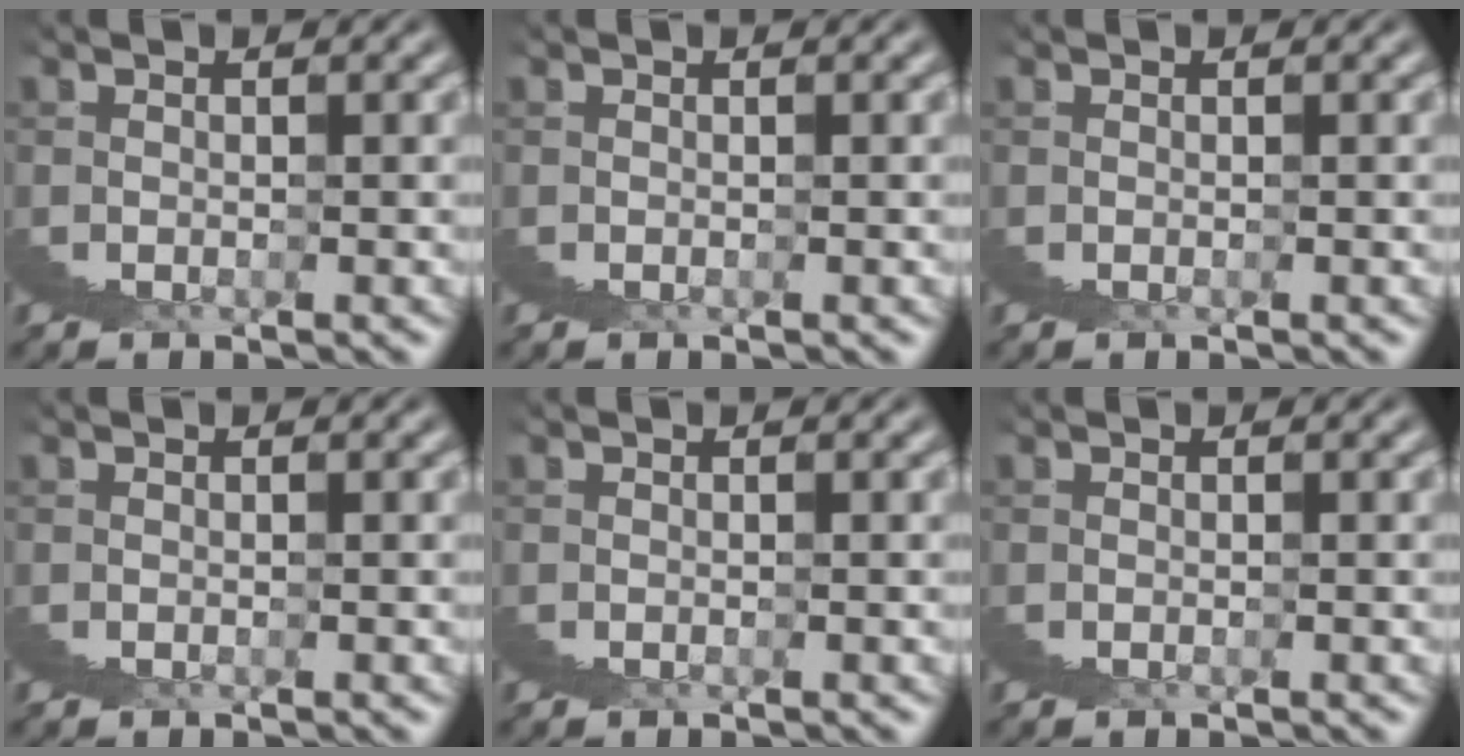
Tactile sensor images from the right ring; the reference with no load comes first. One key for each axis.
{"total": 0.0}
{"total": 0.0}
{"total": 0.0}
{"total": 0.0}
{"total": 0.0}